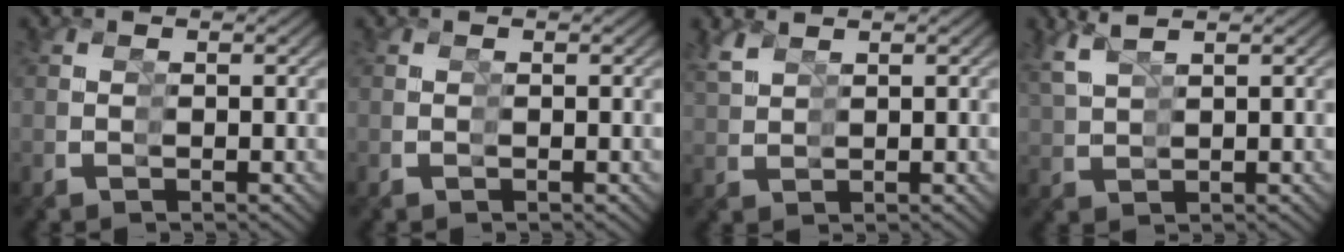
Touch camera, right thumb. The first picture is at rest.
{"total": 0.0}
{"total": 2.5, "force": [2.2, -0.4, -1.0], "torque": [0.014, 0.010, 0.042]}
{"total": 2.7, "force": [2.4, -0.9, -0.9], "torque": [0.012, 0.022, 0.042]}